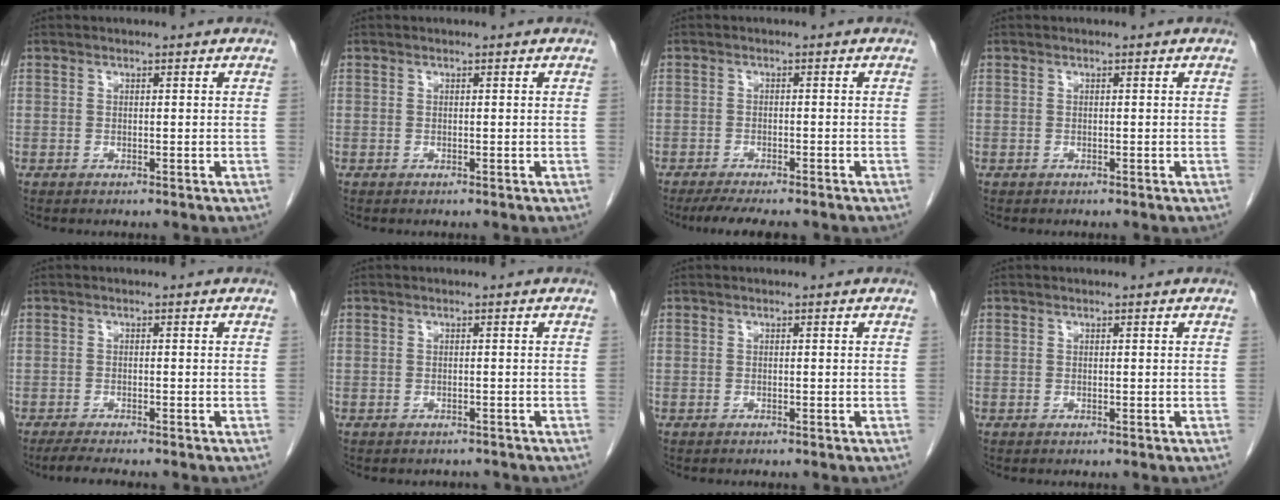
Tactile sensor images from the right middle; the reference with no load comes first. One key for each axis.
{"total": 0.0}
{"total": 6.8, "fx": -5.7, "fy": 1.5, "fz": 3.4, "tx": -0.049, "ty": -0.012, "tz": -0.086}
{"total": 0.0}
{"total": 3.5, "fx": -3.0, "fy": 0.0, "fz": 1.9, "tx": -0.034, "ty": -0.009, "tz": -0.047}
{"total": 2.1, "fx": -2.0, "fy": 0.8, "fz": 0.0, "tx": -0.004, "ty": -0.003, "tz": -0.027}
{"total": 0.0}
{"total": 0.0}